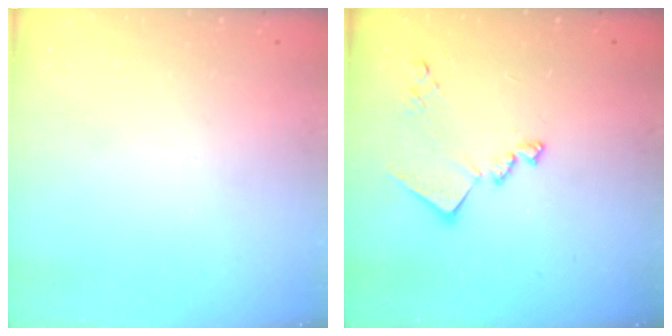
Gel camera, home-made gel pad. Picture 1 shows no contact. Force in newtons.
{"total": 12.8, "press": 12.8, "slide": 0.3}